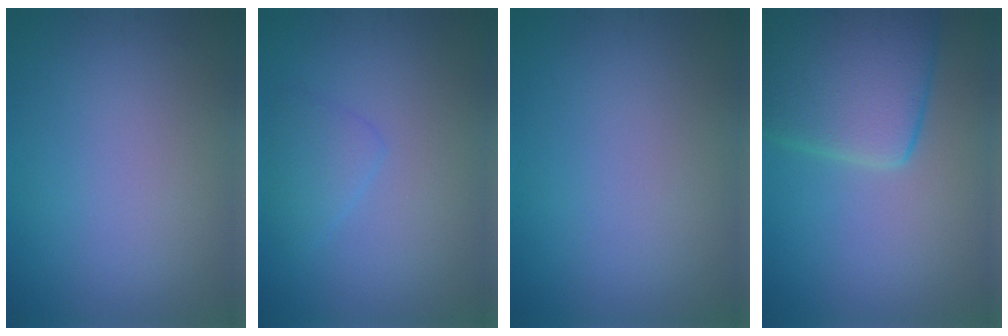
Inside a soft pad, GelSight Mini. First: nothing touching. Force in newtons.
{"total": 1.8, "press": 1.8, "slide": 0.2}
{"total": 0.0}
{"total": 8.7, "press": 8.6, "slide": 0.8}